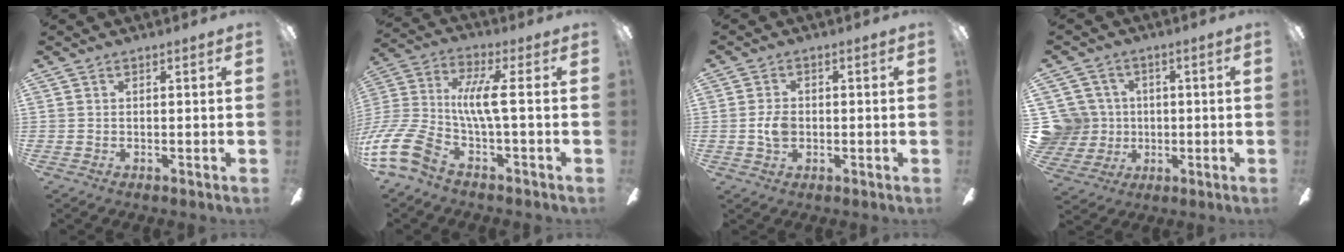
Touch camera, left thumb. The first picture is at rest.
{"total": 14.3, "force": [-3.2, 5.3, 12.9], "torque": [-0.295, -0.004, -0.064]}
{"total": 4.0, "force": [-0.4, 2.8, 2.9], "torque": [-0.058, 0.005, -0.009]}
{"total": 10.2, "force": [1.0, 9.9, 2.2], "torque": [-0.090, -0.001, 0.030]}